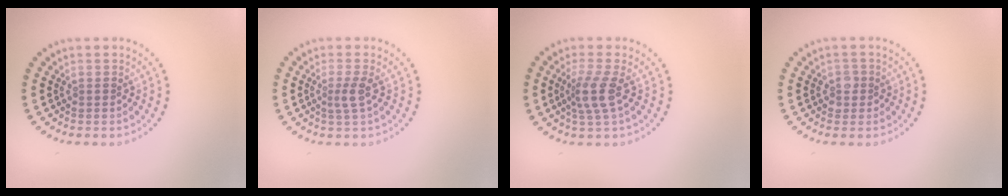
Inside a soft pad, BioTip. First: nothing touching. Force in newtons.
{"total": 1.7, "press": 1.3, "slide": 1.1}
{"total": 2.7, "press": 2.0, "slide": 1.8}
{"total": 1.4, "press": 1.3, "slide": 0.6}